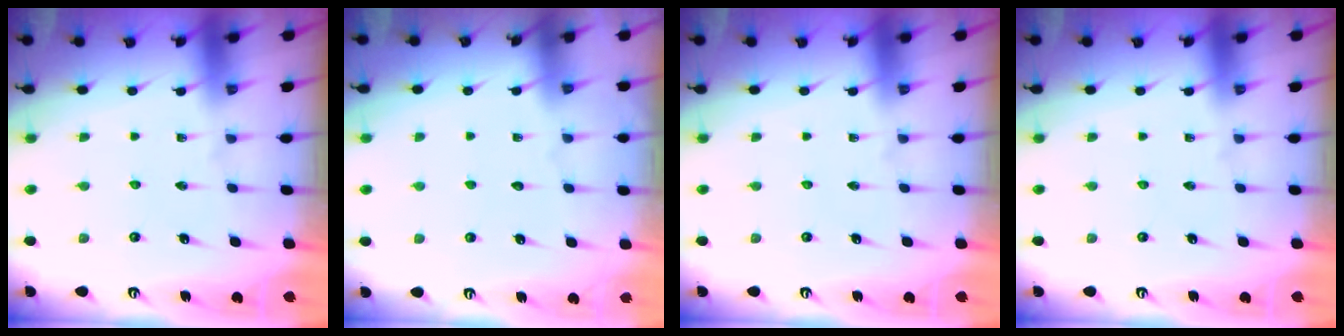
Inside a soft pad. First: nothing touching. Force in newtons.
{"total": 0.8, "press": 0.8, "slide": 0.2}
{"total": 0.0}
{"total": 0.0}